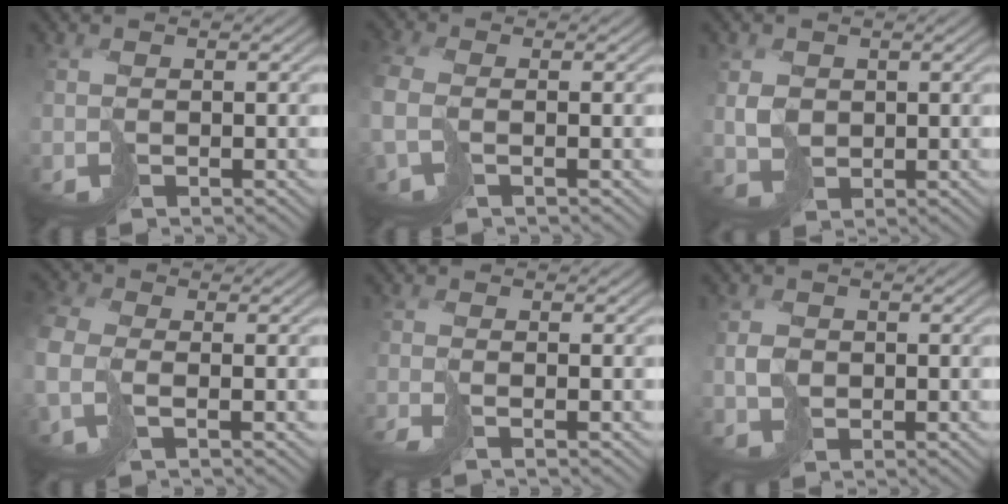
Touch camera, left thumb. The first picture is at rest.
{"total": 3.8, "force": [-0.7, 2.0, 3.1], "torque": [-0.093, -0.014, -0.017]}
{"total": 2.6, "force": [1.1, 2.2, 0.7], "torque": [-0.015, -0.002, 0.030]}
{"total": 5.7, "force": [-0.7, 3.6, 4.3], "torque": [-0.141, -0.008, -0.012]}
{"total": 2.0, "force": [-1.2, 0.3, 1.5], "torque": [-0.029, -0.004, -0.031]}
{"total": 1.8, "force": [0.5, 1.7, 0.5], "torque": [-0.007, -0.001, 0.016]}